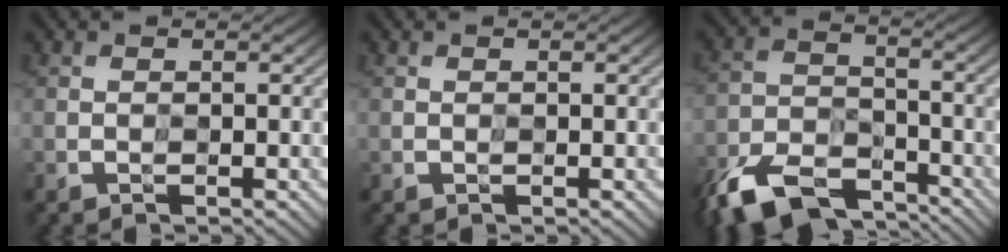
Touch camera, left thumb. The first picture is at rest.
{"total": 0.0}
{"total": 8.4, "force": [-7.1, 3.5, 2.7], "torque": [-0.058, -0.005, -0.151]}